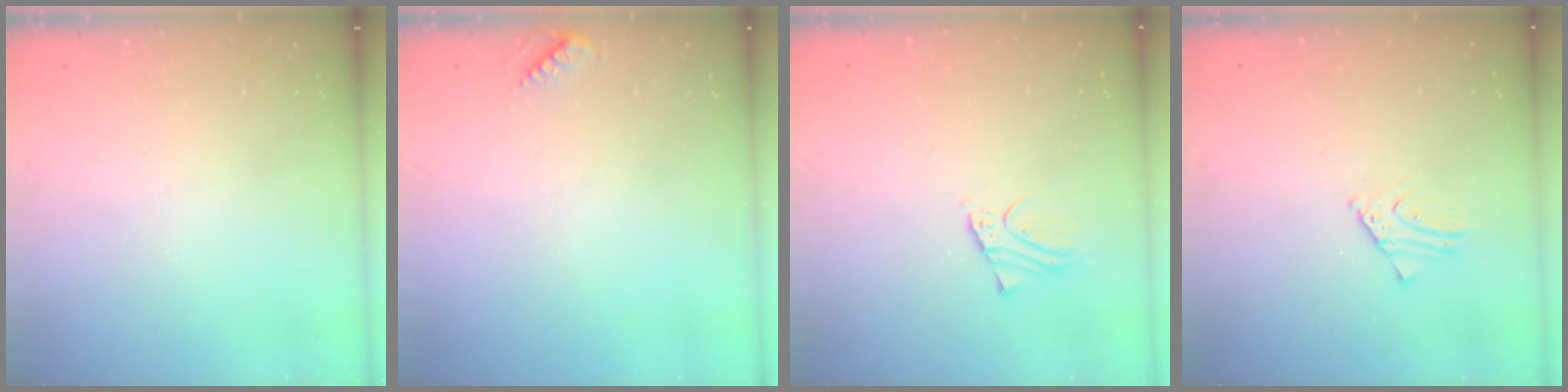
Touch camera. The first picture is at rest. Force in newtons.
{"total": 5.6, "press": 5.6, "slide": 0.7}
{"total": 2.4, "press": 2.4, "slide": 0.0}
{"total": 3.0, "press": 3.0, "slide": 0.3}